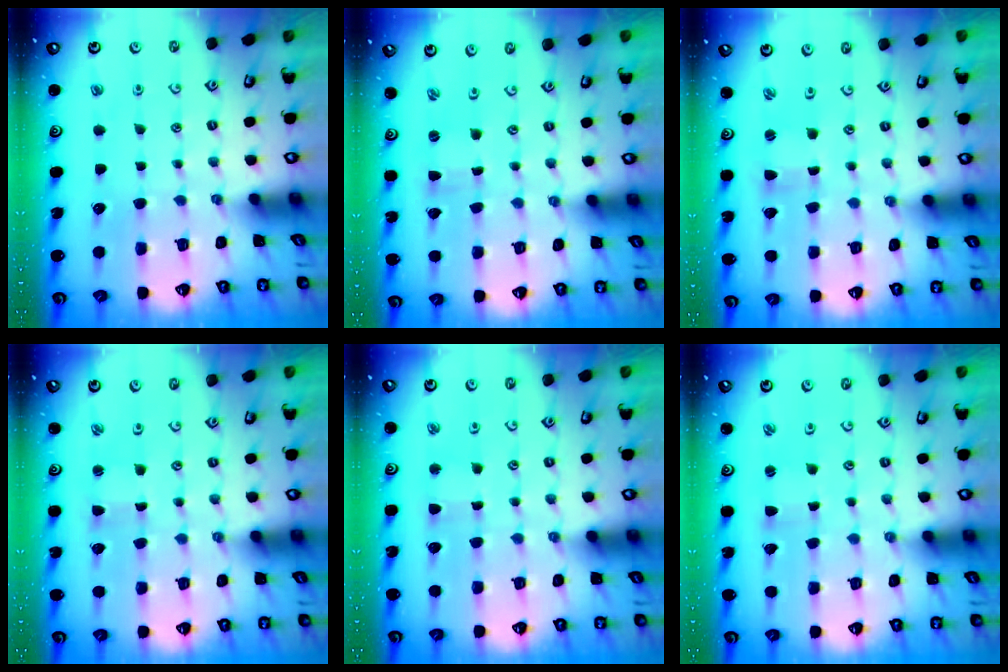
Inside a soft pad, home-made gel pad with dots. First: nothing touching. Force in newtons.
{"total": 0.0}
{"total": 0.9, "press": 0.9, "slide": 0.2}
{"total": 1.7, "press": 1.7, "slide": 0.1}
{"total": 2.6, "press": 2.6, "slide": 0.3}
{"total": 2.1, "press": 2.1, "slide": 0.3}